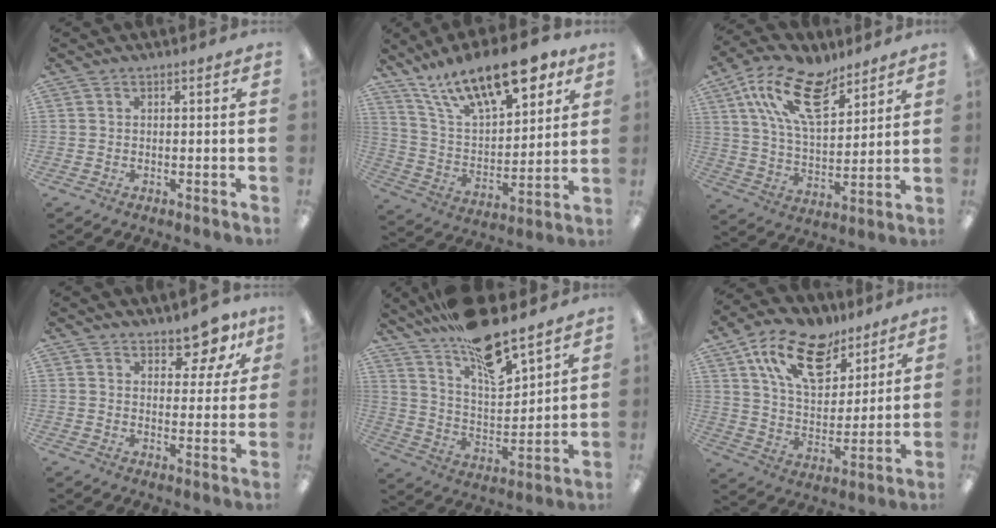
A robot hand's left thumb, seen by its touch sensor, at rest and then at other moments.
{"total": 21.5, "force": [14.3, 8.6, 13.5], "torque": [-0.228, -0.072, 0.247]}
{"total": 17.8, "force": [10.4, 8.6, 11.6], "torque": [-0.209, -0.033, 0.188]}
{"total": 8.6, "force": [6.8, 3.8, 3.5], "torque": [-0.026, -0.052, 0.117]}
{"total": 17.6, "force": [14.5, 4.3, 9.0], "torque": [-0.158, -0.098, 0.251]}
{"total": 17.1, "force": [10.2, 9.5, 10.0], "torque": [-0.171, -0.037, 0.184]}